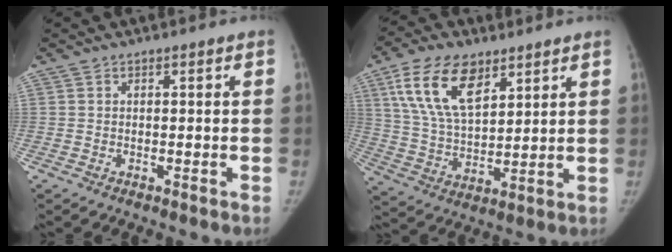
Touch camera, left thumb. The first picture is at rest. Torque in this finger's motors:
{"motor_torque": [0.56, 0.32, 1.76, -1.01, 0.52]}